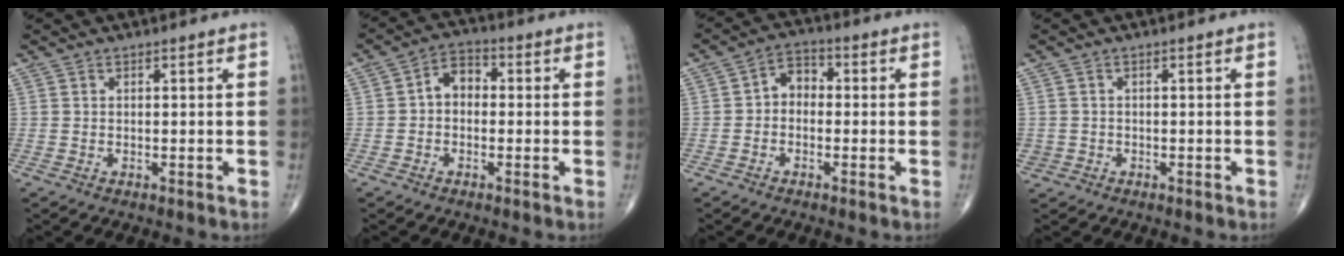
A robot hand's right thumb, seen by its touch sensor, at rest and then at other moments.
{"total": 5.4, "force": [-0.1, 4.0, 3.6], "torque": [-0.042, 0.021, -0.016]}
{"total": 4.8, "force": [-0.4, 3.7, 3.0], "torque": [-0.029, 0.020, -0.023]}
{"total": 1.8, "force": [-0.4, 1.7, 0.3], "torque": [0.000, 0.006, -0.003]}